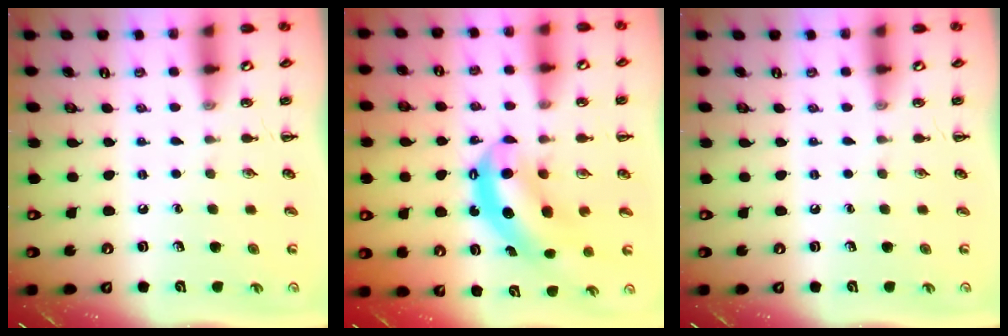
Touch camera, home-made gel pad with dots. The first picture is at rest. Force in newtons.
{"total": 7.4, "press": 7.2, "slide": 1.8}
{"total": 0.0}